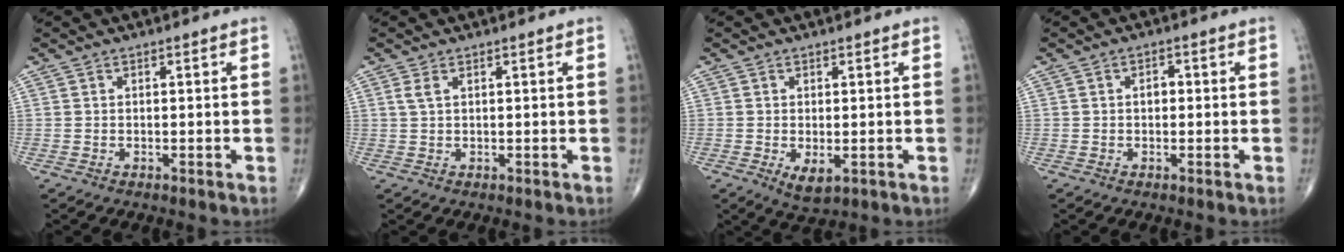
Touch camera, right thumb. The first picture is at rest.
{"total": 1.5, "force": [0.6, 0.6, 1.2], "torque": [-0.032, 0.008, 0.018]}
{"total": 3.6, "force": [-1.0, 1.7, 3.0], "torque": [-0.049, -0.010, -0.008]}
{"total": 1.8, "force": [0.0, 1.3, 1.3], "torque": [-0.013, 0.006, -0.004]}